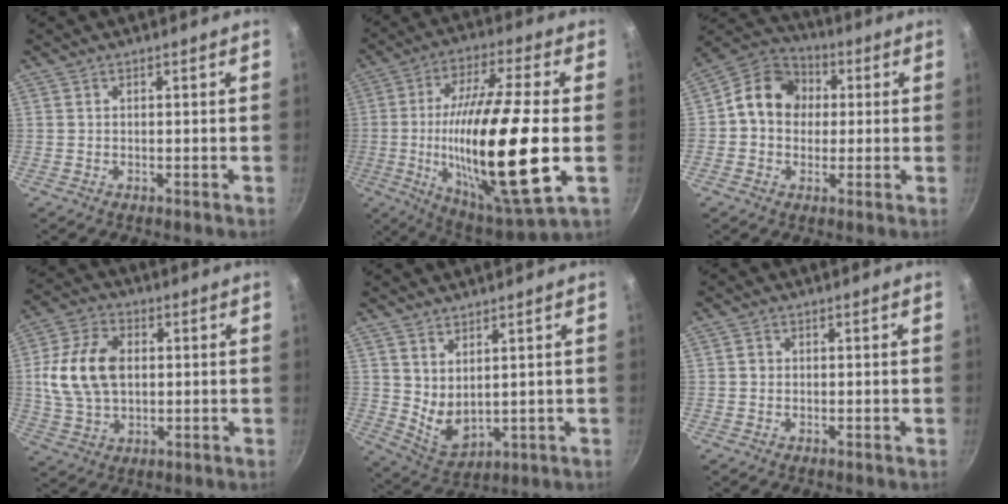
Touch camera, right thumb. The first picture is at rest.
{"total": 26.0, "force": [-3.0, 5.7, 25.2], "torque": [-0.447, 0.002, -0.048]}
{"total": 11.6, "force": [1.2, 9.8, 6.1], "torque": [-0.068, 0.024, -0.004]}
{"total": 13.7, "force": [1.4, 9.4, 10.0], "torque": [-0.177, 0.006, 0.023]}
{"total": 6.5, "force": [2.8, 3.6, 4.7], "torque": [-0.073, -0.037, 0.068]}
{"total": 1.2, "force": [0.1, 1.2, 0.4], "torque": [-0.003, 0.003, -0.001]}